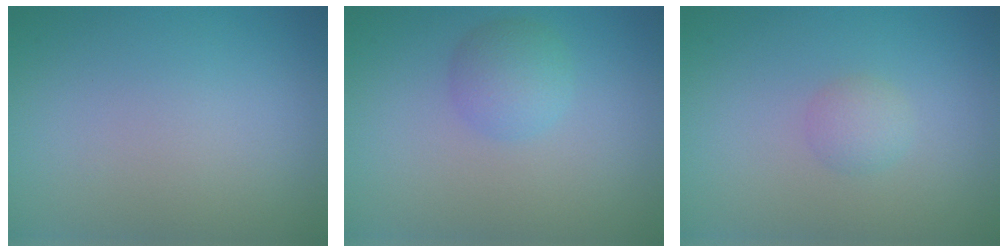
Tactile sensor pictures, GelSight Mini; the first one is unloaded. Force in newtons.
{"total": 2.4, "press": 2.4, "slide": 0.1}
{"total": 1.3, "press": 1.3, "slide": 0.1}